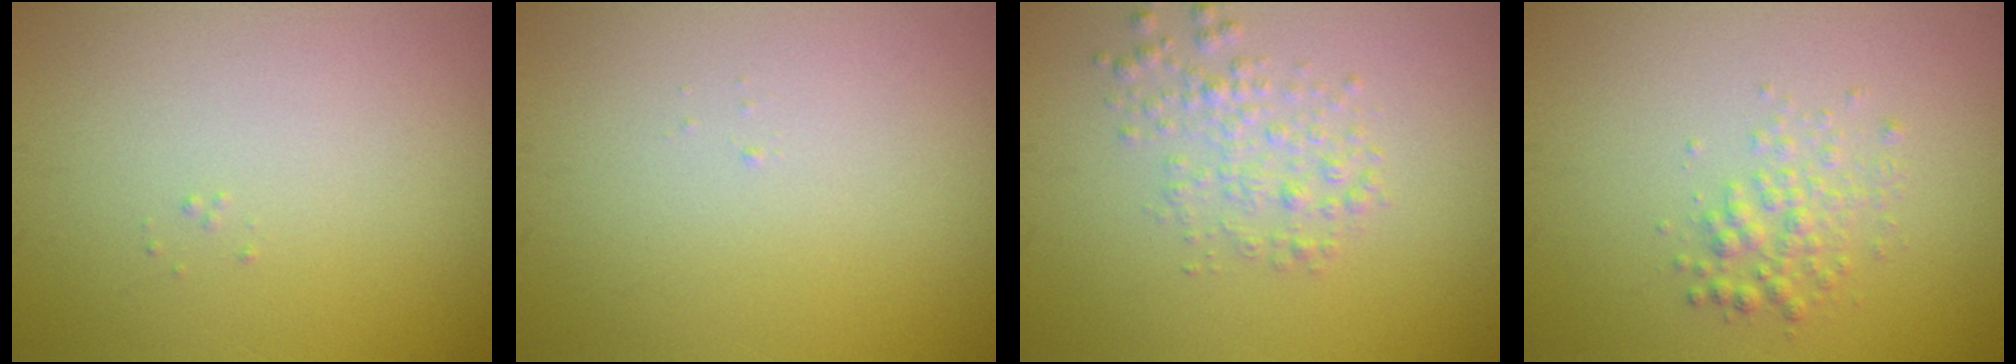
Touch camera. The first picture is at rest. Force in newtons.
{"total": 0.0}
{"total": 2.3, "press": 2.3, "slide": 0.0}
{"total": 2.1, "press": 2.1, "slide": 0.0}